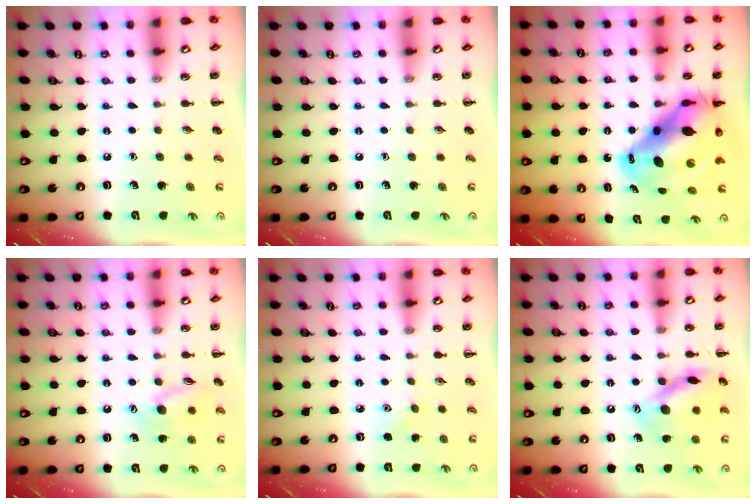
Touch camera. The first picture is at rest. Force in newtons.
{"total": 0.0}
{"total": 17.3, "press": 16.7, "slide": 4.6}
{"total": 10.5, "press": 10.5, "slide": 0.9}
{"total": 4.0, "press": 3.8, "slide": 1.0}
{"total": 14.6, "press": 14.6, "slide": 1.2}